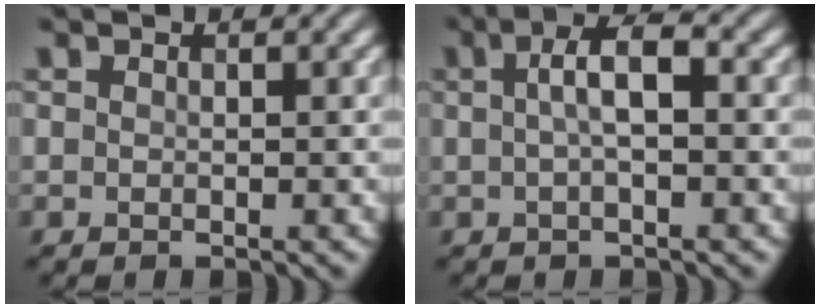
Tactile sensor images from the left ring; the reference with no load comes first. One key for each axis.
{"total": 3.4, "fx": 0.3, "fy": 0.9, "fz": 3.2, "tx": -0.060, "ty": 0.008, "tz": 0.002}